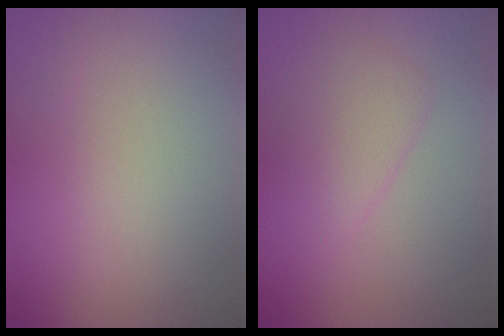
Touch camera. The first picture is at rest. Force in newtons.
{"total": 2.6, "press": 2.5, "slide": 0.1}